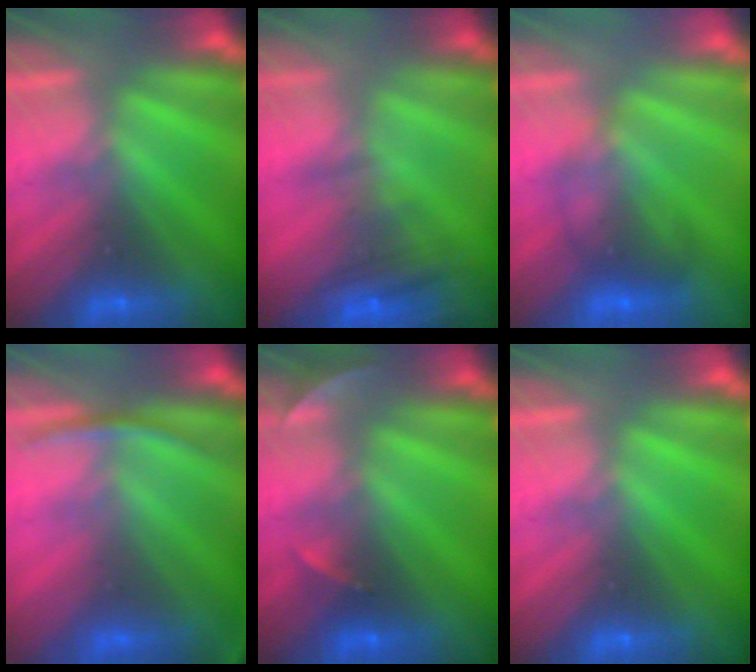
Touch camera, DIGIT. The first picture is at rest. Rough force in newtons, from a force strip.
{"total": 5.1}
{"total": 1.7}
{"total": 2.9}
{"total": 1.9}
{"total": 0.0}